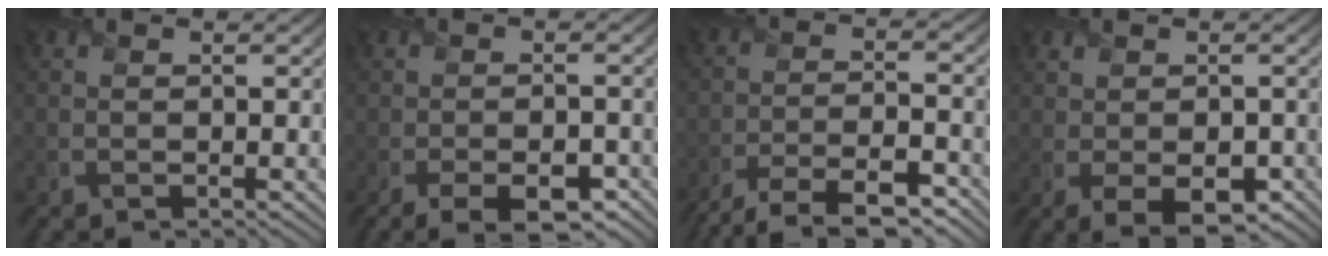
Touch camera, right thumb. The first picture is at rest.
{"total": 6.8, "force": [-4.0, 2.6, 4.8], "torque": [-0.077, -0.010, -0.056]}
{"total": 9.7, "force": [-7.7, 2.4, 5.4], "torque": [-0.094, -0.003, -0.133]}
{"total": 5.4, "force": [-1.6, 3.0, 4.2], "torque": [-0.080, -0.015, -0.019]}